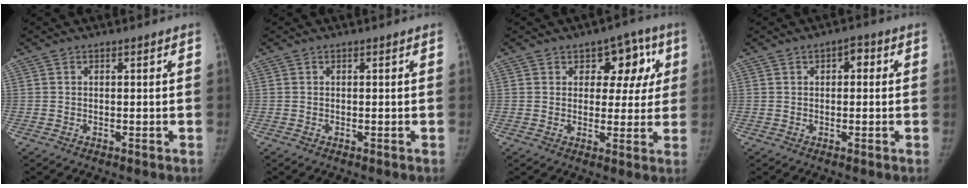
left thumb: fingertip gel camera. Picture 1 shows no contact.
{"total": 0.0}
{"total": 9.0, "force": [3.3, 6.1, 5.8], "torque": [-0.016, -0.005, 0.036]}
{"total": 2.8, "force": [0.7, 1.7, 2.0], "torque": [-0.016, 0.006, 0.003]}